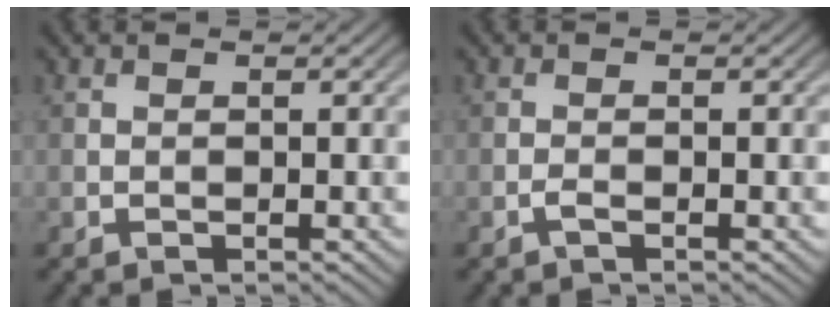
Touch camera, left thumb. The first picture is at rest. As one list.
[{"total": 0.8, "force": [-0.5, 0.1, 0.6], "torque": [-0.013, 0.002, -0.012]}]